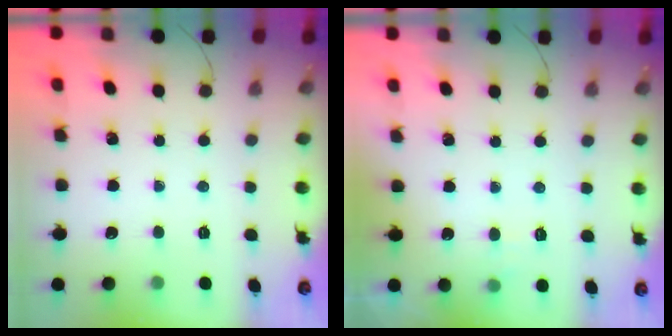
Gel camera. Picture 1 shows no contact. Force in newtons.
{"total": 3.6, "press": 3.0, "slide": 2.0}